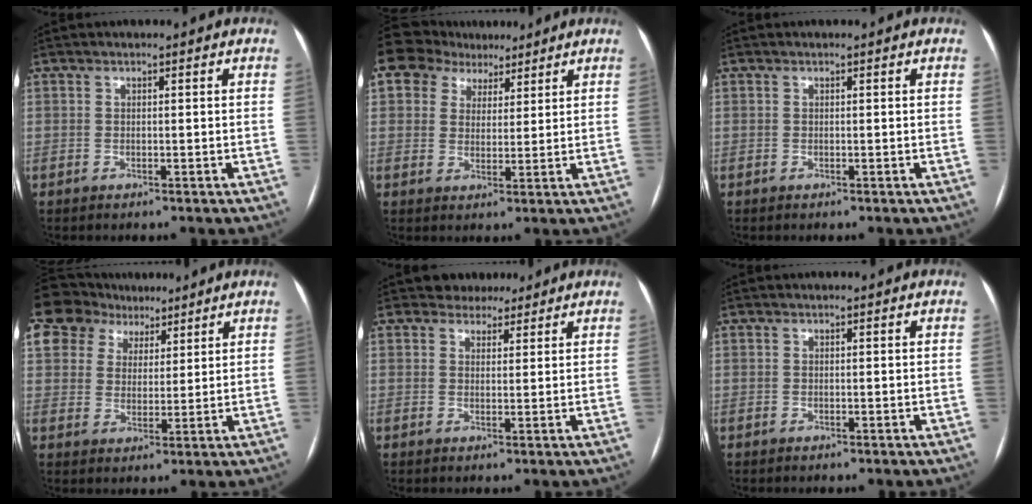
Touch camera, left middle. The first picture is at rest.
{"total": 5.9, "force": [4.6, 3.6, 0.7], "torque": [-0.001, 0.022, 0.078]}
{"total": 0.0}
{"total": 11.3, "force": [7.7, 7.6, 3.3], "torque": [-0.083, 0.043, 0.143]}
{"total": 3.3, "force": [2.8, 1.7, 0.0], "torque": [0.004, 0.005, 0.039]}
{"total": 0.0}